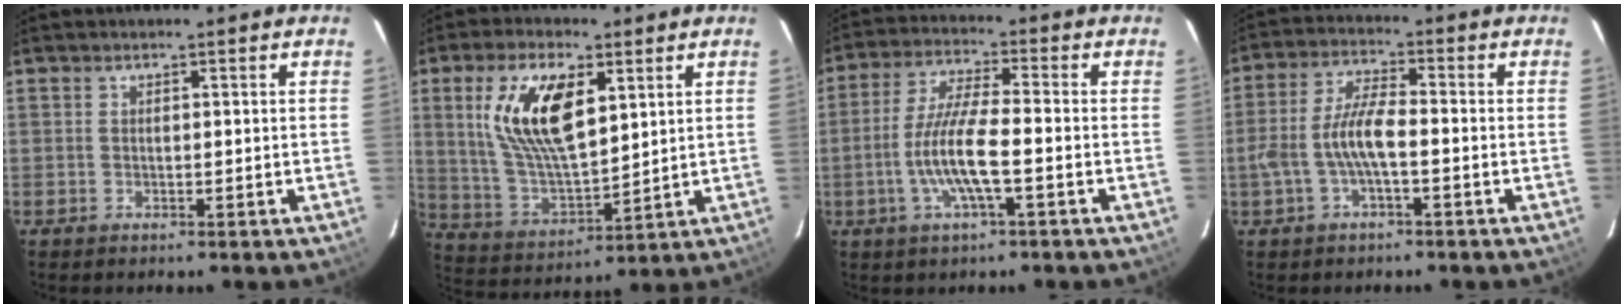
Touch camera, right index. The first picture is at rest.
{"total": 15.4, "force": [5.4, 6.6, 12.8], "torque": [-0.253, 0.007, 0.113]}
{"total": 9.8, "force": [-2.8, 1.3, 9.3], "torque": [-0.190, -0.002, -0.055]}
{"total": 7.5, "force": [-2.1, 2.0, 6.9], "torque": [-0.149, 0.009, -0.037]}